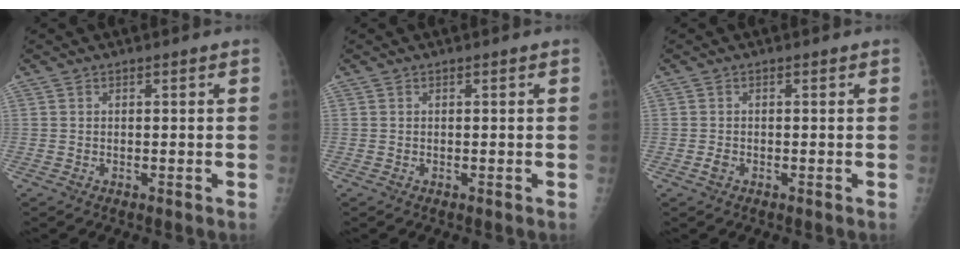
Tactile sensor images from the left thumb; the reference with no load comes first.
{"total": 0.0}
{"total": 1.0, "force": [-0.4, 0.7, 0.7], "torque": [-0.015, -0.001, -0.008]}